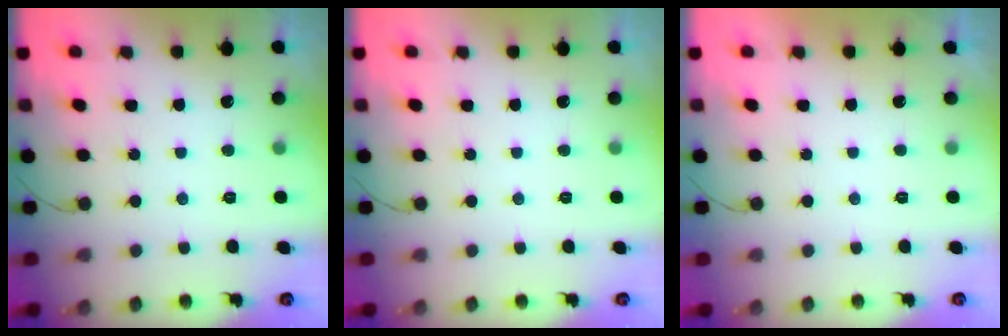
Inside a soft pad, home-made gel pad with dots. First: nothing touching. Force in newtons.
{"total": 0.0}
{"total": 2.3, "press": 2.3, "slide": 0.3}